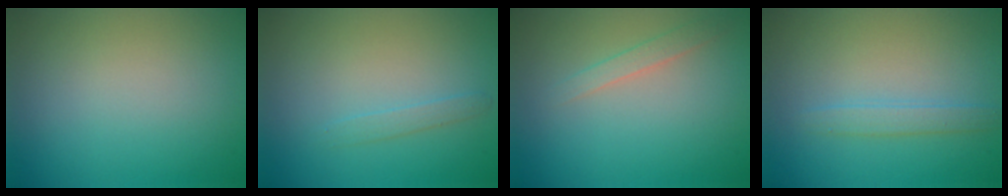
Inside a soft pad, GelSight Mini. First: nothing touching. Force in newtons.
{"total": 1.0, "press": 1.0, "slide": 0.0}
{"total": 1.5, "press": 1.5, "slide": 0.1}
{"total": 1.6, "press": 1.6, "slide": 0.0}